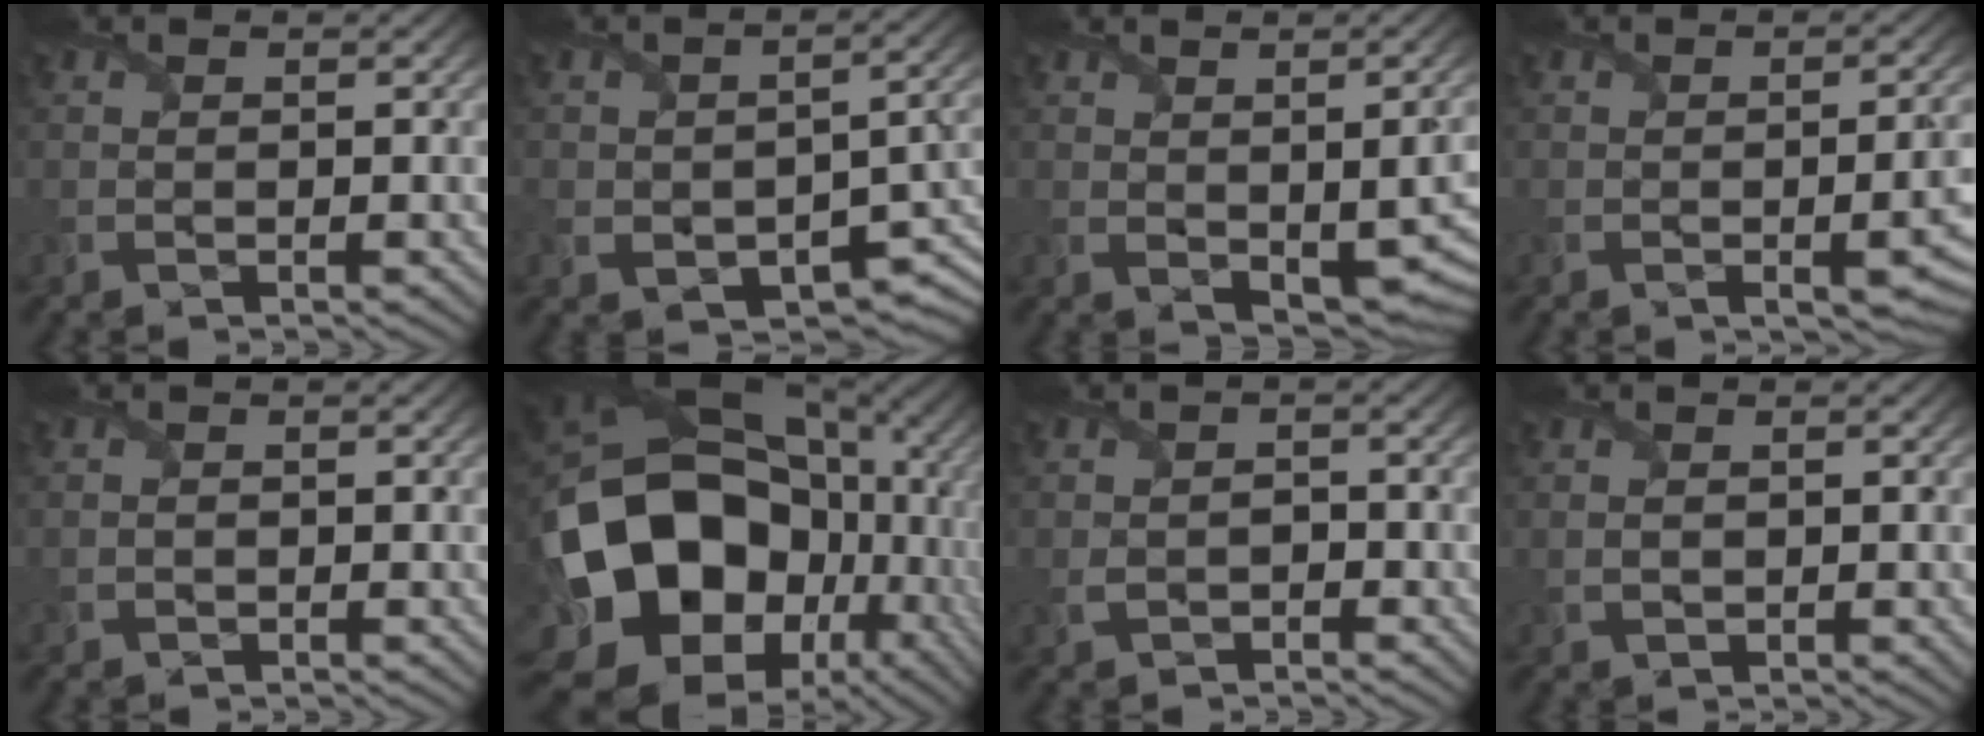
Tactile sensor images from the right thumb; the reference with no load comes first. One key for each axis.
{"total": 8.5, "fx": -2.8, "fy": 5.3, "fz": 6.1, "tx": -0.105, "ty": -0.040, "tz": -0.031}
{"total": 8.4, "fx": -1.1, "fy": 4.8, "fz": 6.9, "tx": -0.094, "ty": -0.042, "tz": 0.024}
{"total": 6.6, "fx": -1.9, "fy": 2.5, "fz": 5.8, "tx": -0.065, "ty": -0.021, "tz": -0.008}
{"total": 0.9, "fx": -0.1, "fy": 0.7, "fz": 0.4, "tx": -0.011, "ty": -0.003, "tz": -0.001}
{"total": 21.2, "fx": -3.0, "fy": 16.3, "fz": 13.2, "tx": -0.319, "ty": -0.049, "tz": -0.028}
{"total": 2.0, "fx": -0.8, "fy": 1.5, "fz": 1.1, "tx": -0.025, "ty": -0.005, "tz": -0.016}
{"total": 1.7, "fx": 0.2, "fy": 1.0, "fz": 1.3, "tx": -0.028, "ty": -0.003, "tz": 0.010}